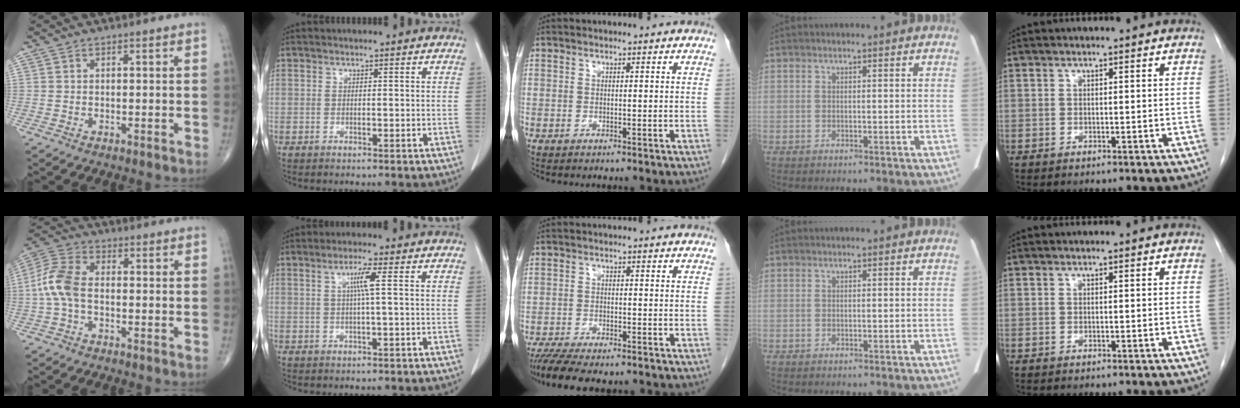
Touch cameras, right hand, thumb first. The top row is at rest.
{"thumb": {"total": 8.1, "force": [-1.0, 4.7, 6.6], "torque": [-0.152, 0.025, -0.029]}, "index": {"total": 3.2, "force": [0.7, -0.6, 3.1], "torque": [-0.061, 0.002, 0.012]}, "middle": {"total": 10.0, "force": [-8.4, 2.3, 5.0], "torque": [-0.079, -0.011, -0.128]}}